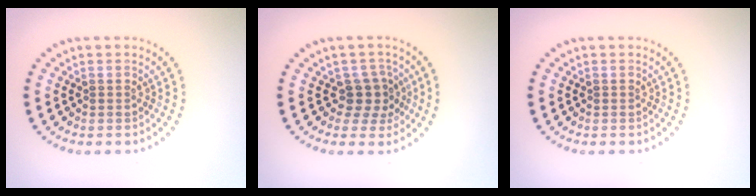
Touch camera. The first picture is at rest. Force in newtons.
{"total": 2.5, "press": 2.0, "slide": 1.5}
{"total": 0.0}